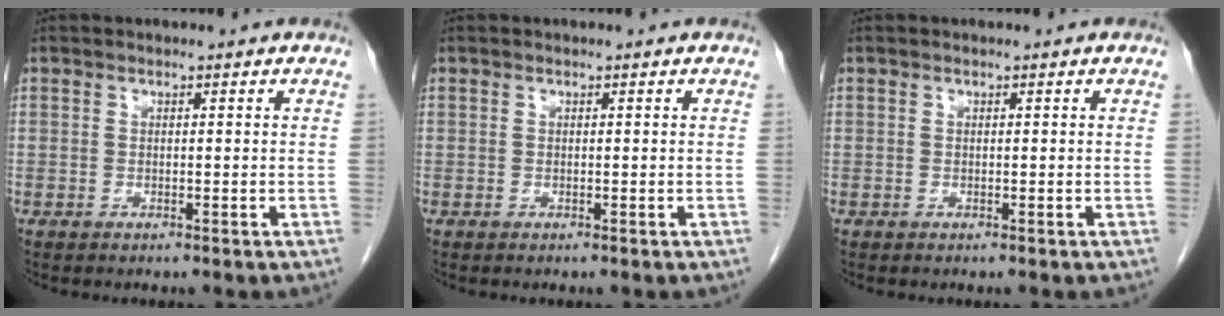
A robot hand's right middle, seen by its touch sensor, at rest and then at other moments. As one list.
[{"total": 0.0}, {"total": 0.0}]